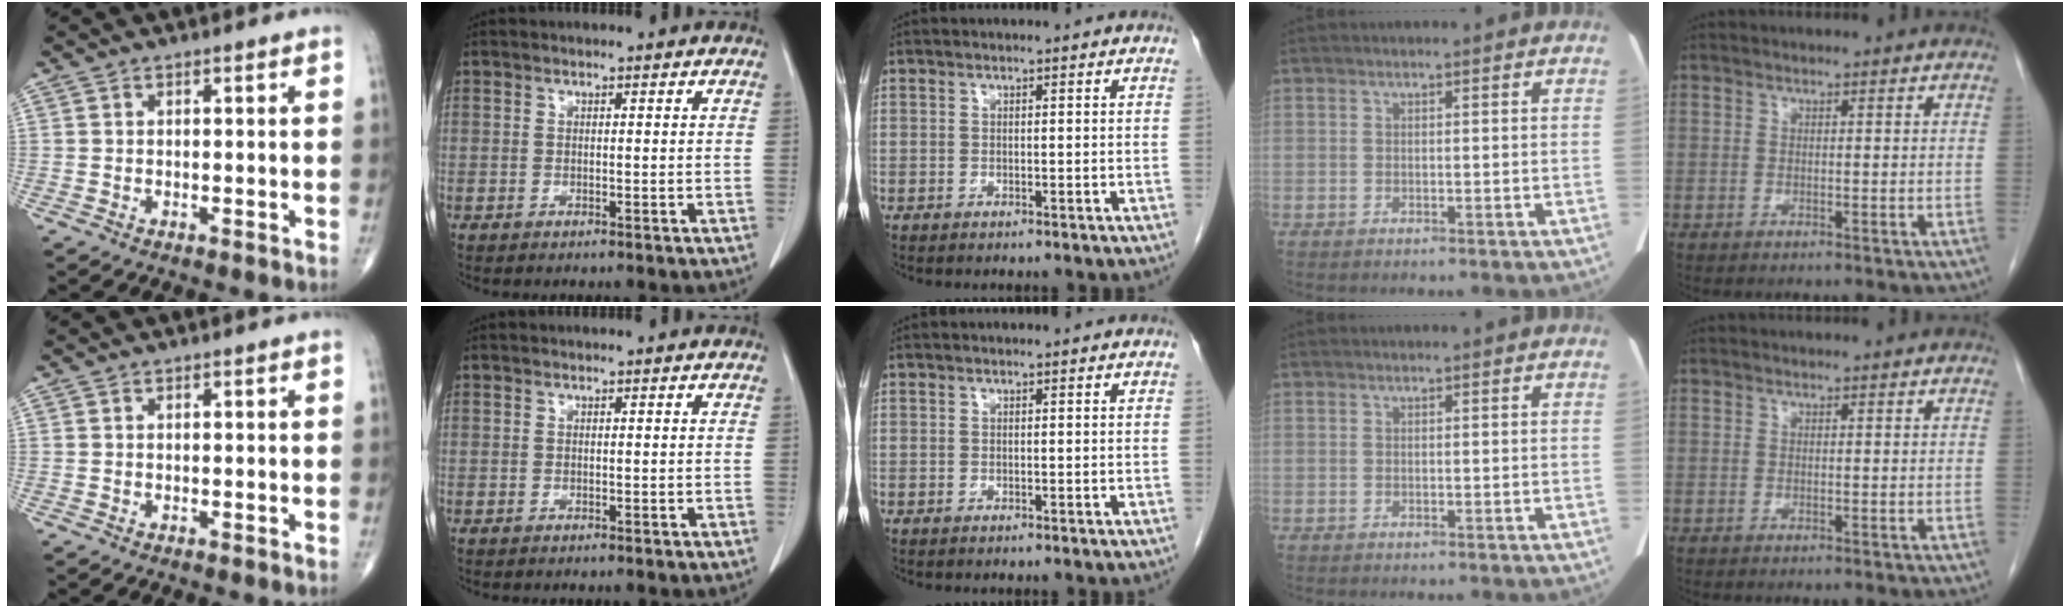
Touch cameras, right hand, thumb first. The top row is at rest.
{}